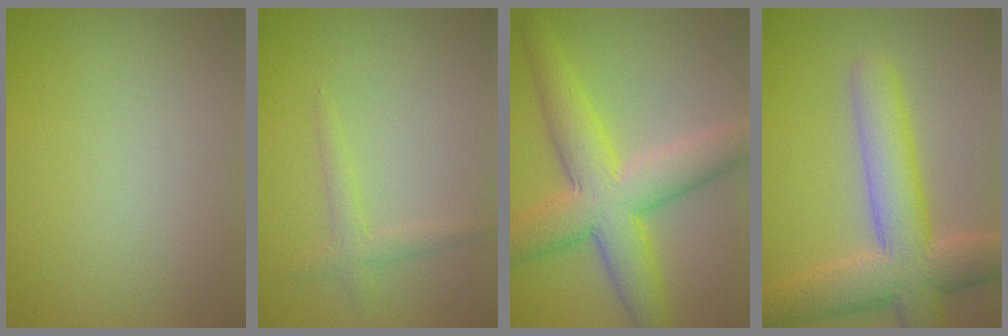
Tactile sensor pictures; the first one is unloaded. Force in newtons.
{"total": 0.9, "press": 0.9, "slide": 0.1}
{"total": 8.4, "press": 8.4, "slide": 0.2}
{"total": 8.4, "press": 8.4, "slide": 0.5}